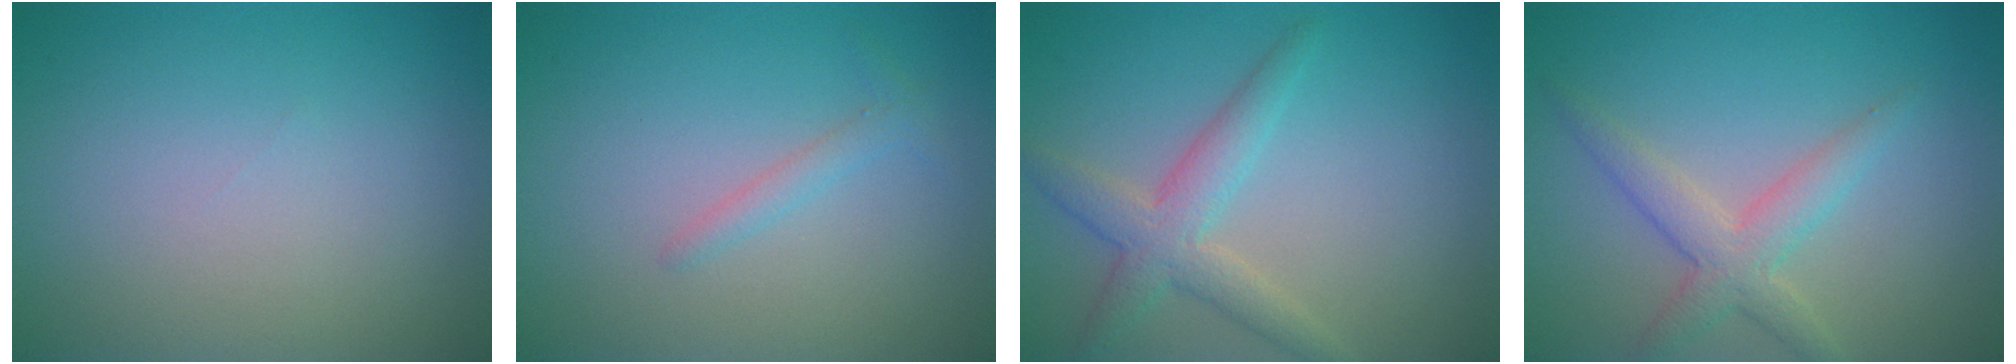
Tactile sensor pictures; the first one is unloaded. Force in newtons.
{"total": 1.2, "press": 1.2, "slide": 0.1}
{"total": 3.5, "press": 3.5, "slide": 0.2}
{"total": 3.3, "press": 3.3, "slide": 0.1}